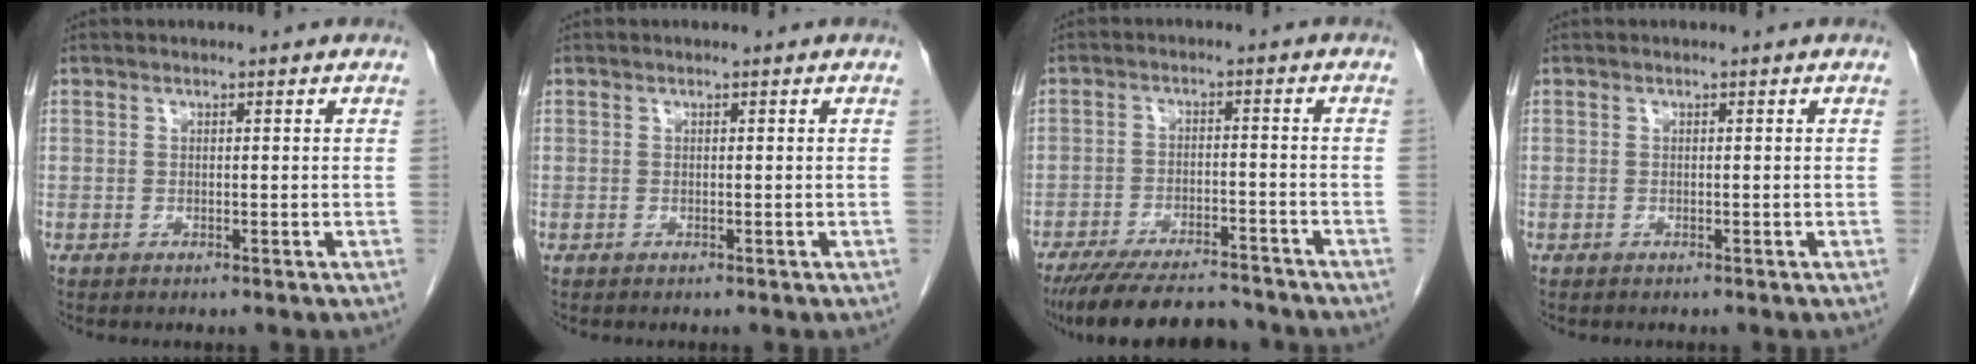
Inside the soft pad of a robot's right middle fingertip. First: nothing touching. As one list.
[{"total": 0.0}, {"total": 13.9, "force": [-12.5, 2.5, 5.6], "torque": [-0.102, -0.011, -0.185]}, {"total": 0.0}]